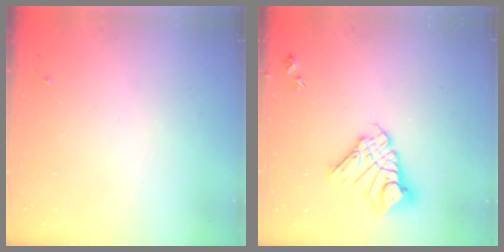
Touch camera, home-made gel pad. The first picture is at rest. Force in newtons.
{"total": 14.1, "press": 14.1, "slide": 1.4}